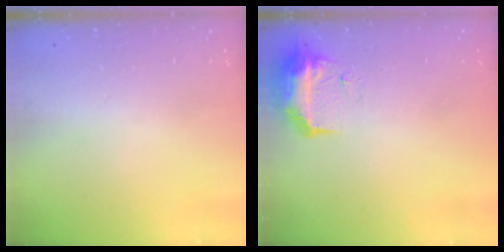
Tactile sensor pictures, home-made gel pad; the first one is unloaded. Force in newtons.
{"total": 15.7, "press": 10.5, "slide": 11.7}